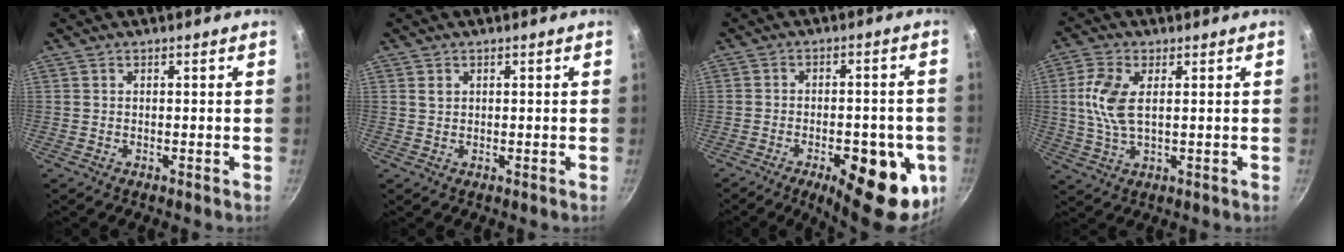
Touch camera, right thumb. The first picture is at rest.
{"total": 1.2, "force": [0.5, 0.9, 0.5], "torque": [-0.008, -0.001, 0.009]}
{"total": 18.2, "force": [-6.8, 7.6, 15.1], "torque": [-0.147, 0.003, -0.084]}
{"total": 6.6, "force": [1.2, 3.1, 5.7], "torque": [-0.126, 0.003, 0.023]}